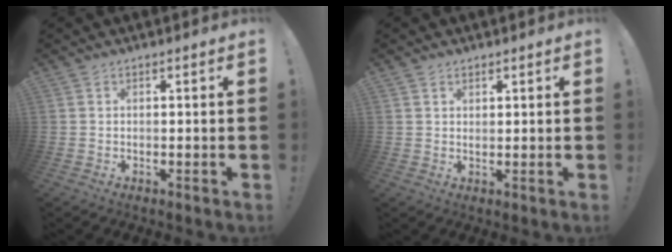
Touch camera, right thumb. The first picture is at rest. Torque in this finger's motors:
{"motor_torque": [-0.35, 0.06, 0.17, 0.04, -0.01]}